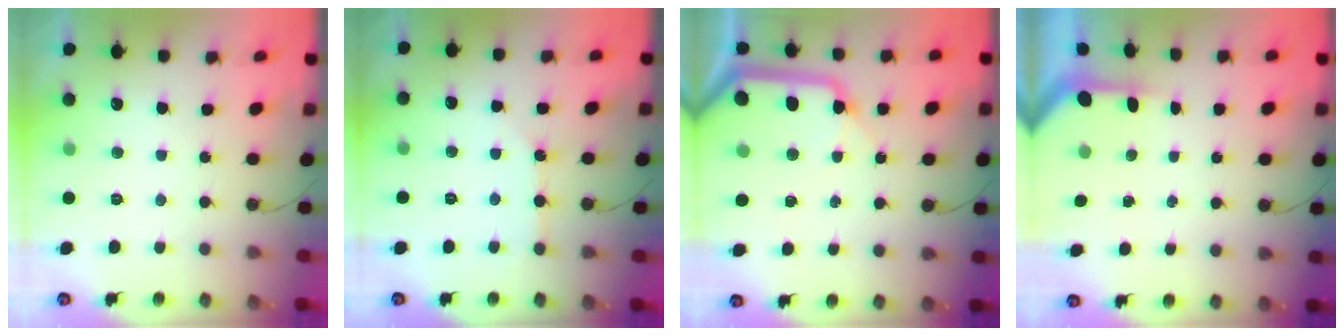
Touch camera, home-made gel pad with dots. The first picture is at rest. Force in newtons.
{"total": 2.3, "press": 2.3, "slide": 0.4}
{"total": 16.5, "press": 16.4, "slide": 1.9}
{"total": 2.8, "press": 2.8, "slide": 0.2}